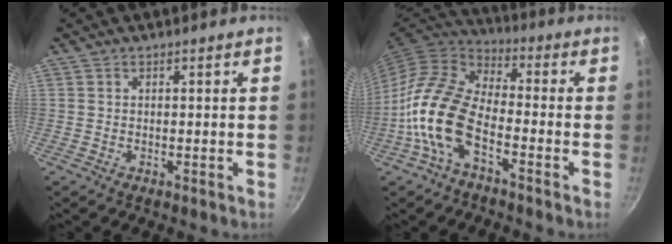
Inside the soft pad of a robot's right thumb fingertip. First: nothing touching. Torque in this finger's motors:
{"motor_torque": [-0.21, 0.75, 1.87, -0.90, 0.54]}